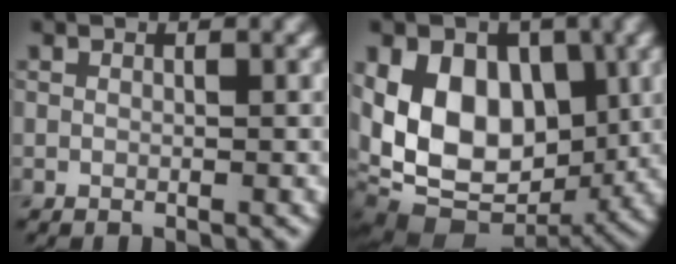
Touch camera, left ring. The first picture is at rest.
{"total": 12.6, "force": [-0.3, 8.8, 9.0], "torque": [-0.143, -0.002, -0.010]}